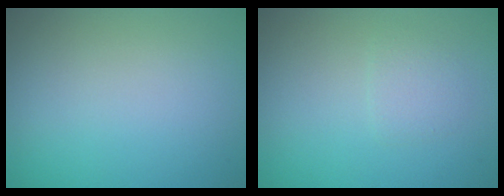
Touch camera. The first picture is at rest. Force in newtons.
{"total": 1.3, "press": 1.3, "slide": 0.1}